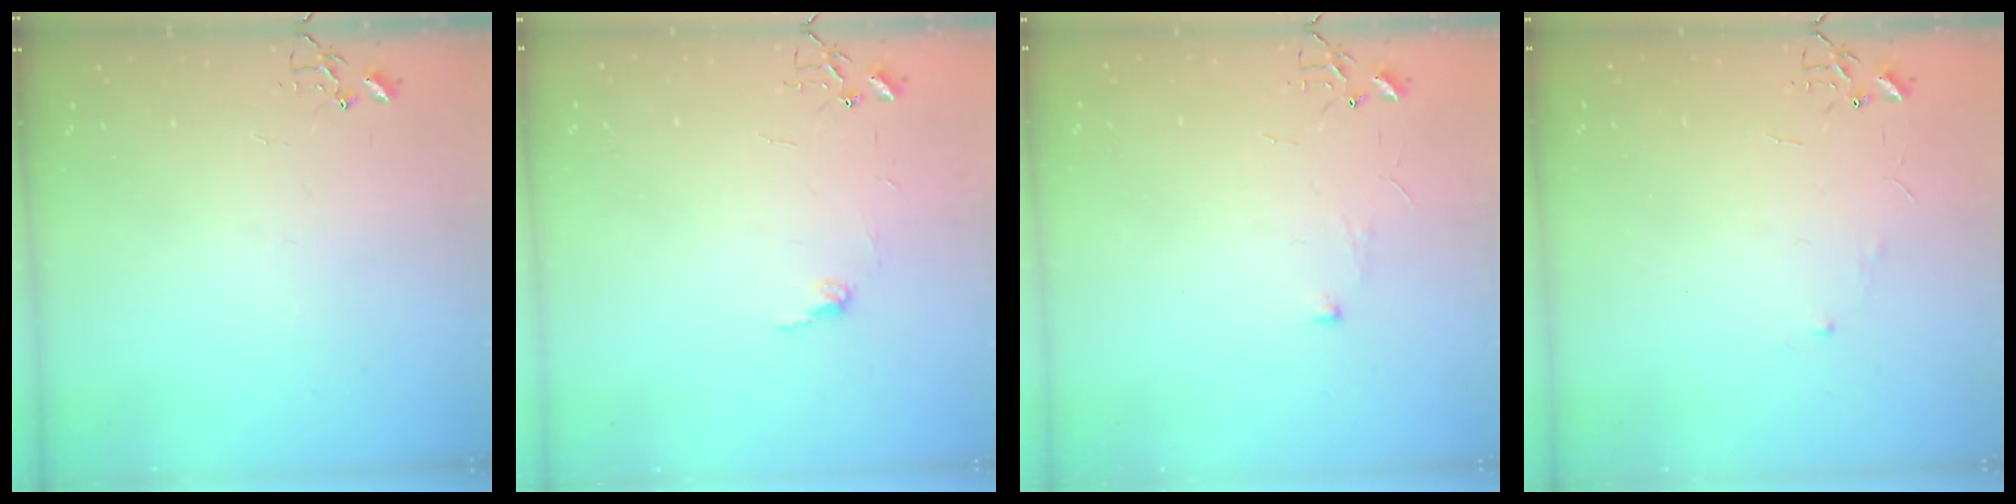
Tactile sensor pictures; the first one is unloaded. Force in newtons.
{"total": 6.6, "press": 6.6, "slide": 0.7}
{"total": 5.1, "press": 5.0, "slide": 0.6}
{"total": 3.2, "press": 3.2, "slide": 0.5}